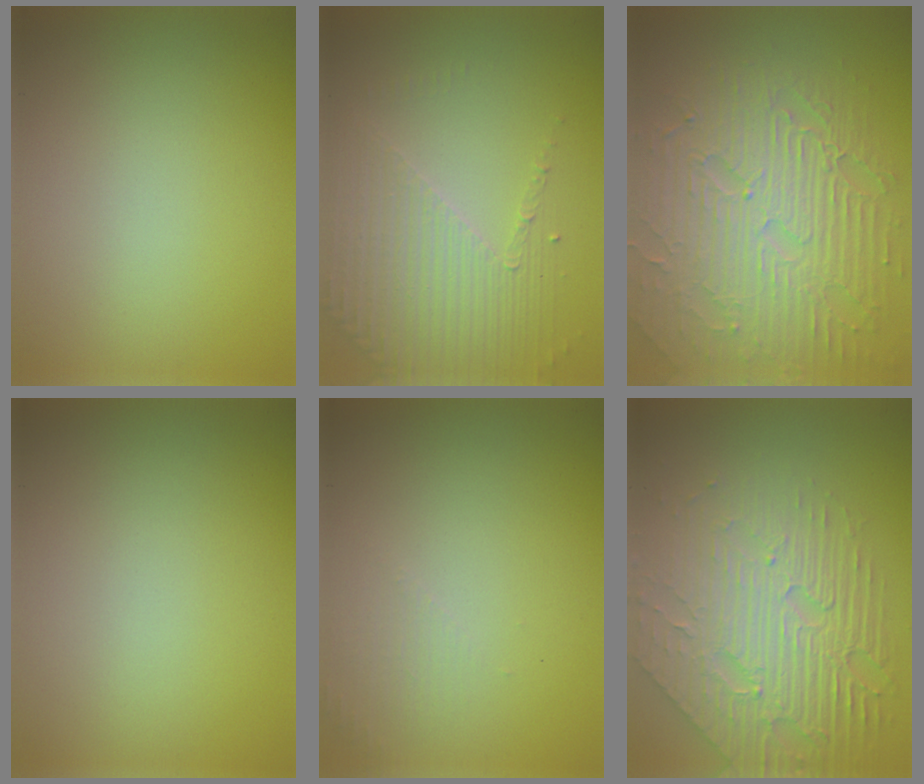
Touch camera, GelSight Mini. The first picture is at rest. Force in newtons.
{"total": 4.2, "press": 3.1, "slide": 2.9}
{"total": 9.0, "press": 6.2, "slide": 6.6}
{"total": 0.0}
{"total": 1.3, "press": 1.2, "slide": 0.4}
{"total": 8.1, "press": 5.6, "slide": 5.9}